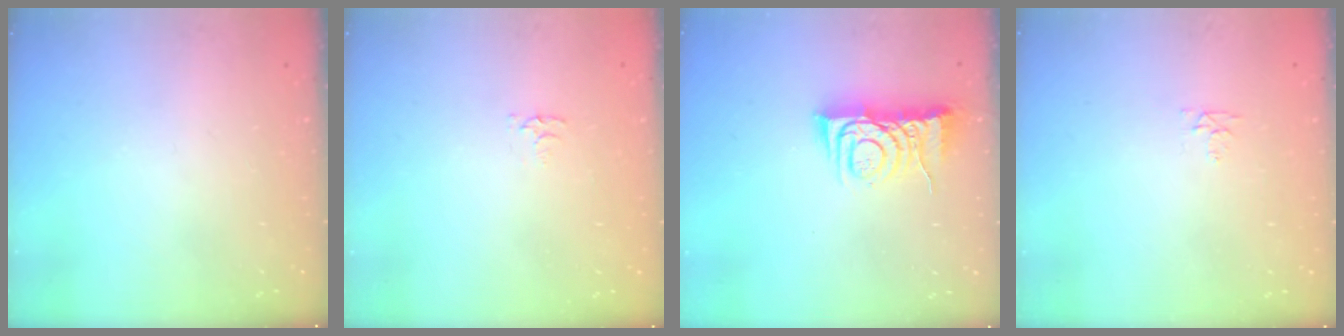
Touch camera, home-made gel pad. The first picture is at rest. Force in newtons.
{"total": 2.5, "press": 2.5, "slide": 0.4}
{"total": 7.2, "press": 7.1, "slide": 1.0}
{"total": 4.7, "press": 4.6, "slide": 0.5}